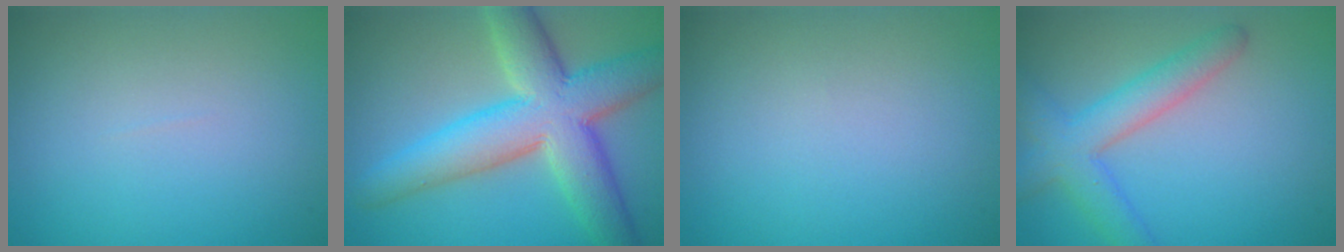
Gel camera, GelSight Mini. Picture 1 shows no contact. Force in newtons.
{"total": 10.0, "press": 10.0, "slide": 0.6}
{"total": 0.0}
{"total": 4.8, "press": 4.8, "slide": 0.2}